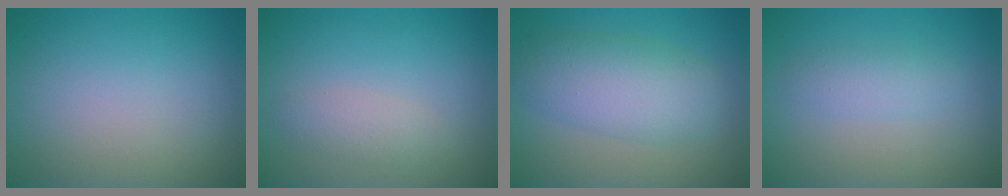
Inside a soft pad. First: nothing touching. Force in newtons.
{"total": 1.7, "press": 1.7, "slide": 0.0}
{"total": 5.5, "press": 5.5, "slide": 0.2}
{"total": 1.9, "press": 1.9, "slide": 0.0}